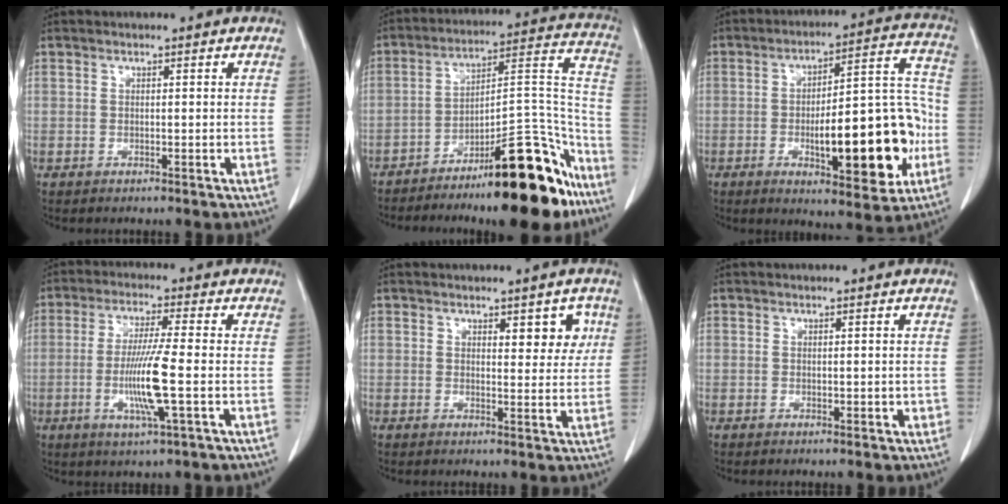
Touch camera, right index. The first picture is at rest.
{"total": 21.3, "force": [-14.9, 4.9, 14.4], "torque": [-0.145, 0.059, -0.228]}
{"total": 19.3, "force": [-4.8, 5.3, 17.9], "torque": [-0.244, 0.024, -0.060]}
{"total": 9.2, "force": [-1.9, -0.3, 9.0], "torque": [-0.178, -0.012, -0.037]}
{"total": 4.4, "force": [1.8, 2.0, 3.5], "torque": [-0.032, 0.002, 0.022]}
{"total": 1.4, "force": [-0.1, 0.9, 1.0], "torque": [-0.012, 0.003, 0.003]}